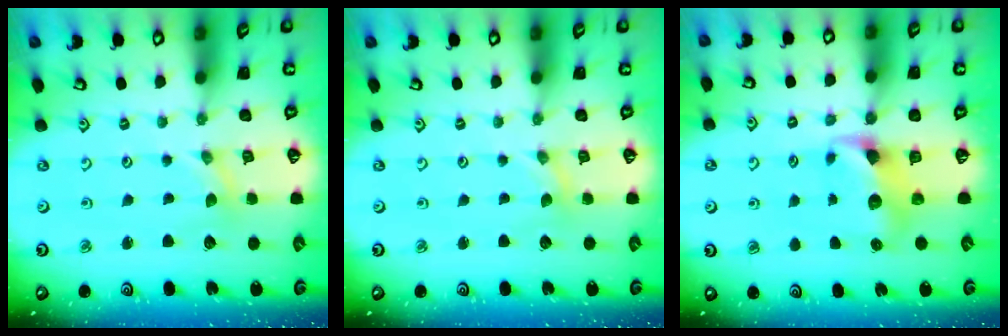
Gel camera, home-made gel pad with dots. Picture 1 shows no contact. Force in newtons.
{"total": 0.0}
{"total": 7.3, "press": 7.2, "slide": 0.7}